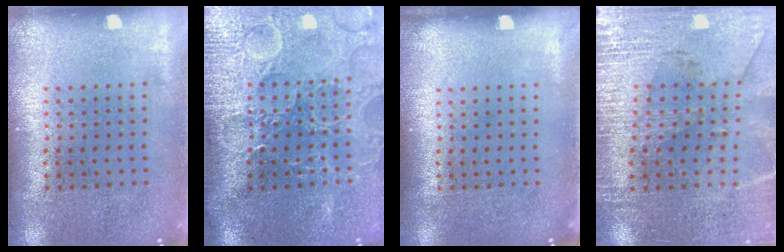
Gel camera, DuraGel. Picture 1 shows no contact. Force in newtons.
{"total": 4.3, "press": 3.8, "slide": 2.0}
{"total": 0.0}
{"total": 3.1, "press": 2.9, "slide": 1.1}